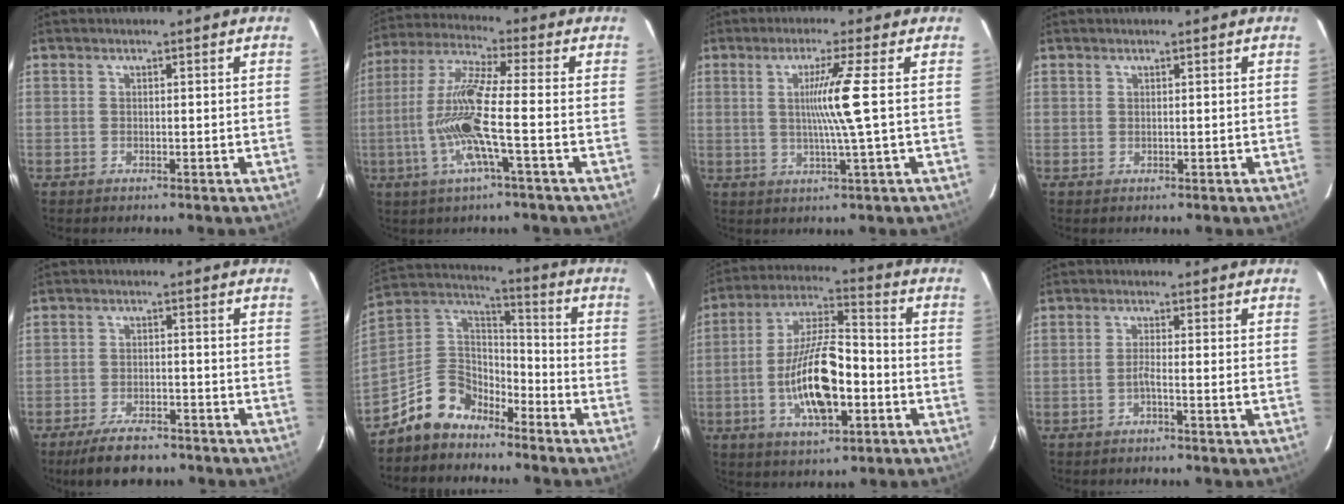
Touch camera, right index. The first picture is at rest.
{"total": 12.2, "force": [-3.2, 0.0, 11.8], "torque": [-0.246, 0.002, -0.069]}
{"total": 6.5, "force": [0.6, -2.1, 6.1], "torque": [-0.116, -0.008, 0.015]}
{"total": 0.0}
{"total": 7.2, "force": [-5.9, 2.5, 3.3], "torque": [-0.061, -0.008, -0.102]}
{"total": 9.8, "force": [-7.5, 5.9, 2.4], "torque": [-0.056, 0.052, -0.144]}
{"total": 14.4, "force": [-3.8, 4.5, 13.2], "torque": [-0.256, 0.009, -0.065]}
{"total": 1.9, "force": [-0.9, -0.3, 1.7], "torque": [-0.031, 0.001, -0.019]}